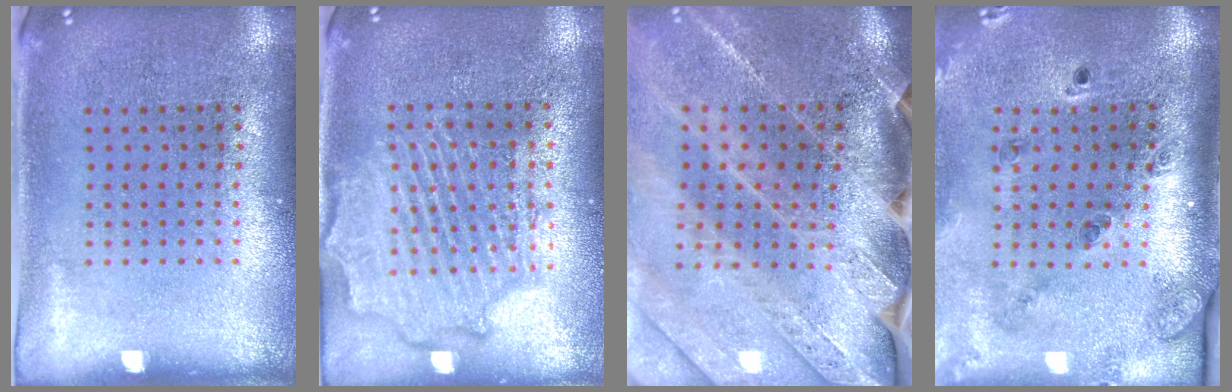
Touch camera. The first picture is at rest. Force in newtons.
{"total": 2.2, "press": 2.2, "slide": 0.6}
{"total": 3.9, "press": 3.2, "slide": 2.2}
{"total": 1.8, "press": 1.6, "slide": 0.8}